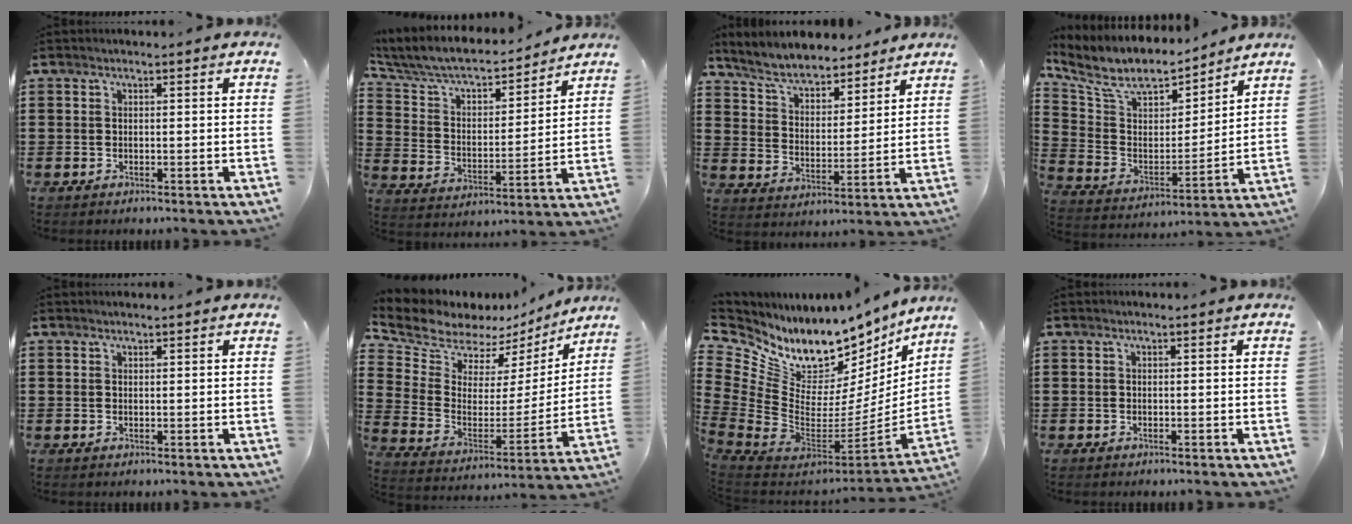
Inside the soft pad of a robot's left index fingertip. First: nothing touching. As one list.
[{"total": 6.4, "force": [5.7, 1.6, 2.4], "torque": [-0.074, -0.040, 0.092]}, {"total": 6.1, "force": [5.8, 1.2, 1.5], "torque": [-0.058, -0.034, 0.100]}, {"total": 9.0, "force": [7.4, 3.6, 3.7], "torque": [-0.111, -0.041, 0.129]}, {"total": 0.6, "force": [0.6, 0.0, 0.0], "torque": [-0.002, 0.000, 0.012]}, {"total": 8.9, "force": [8.1, 3.5, 1.1], "torque": [-0.077, -0.056, 0.145]}, {"total": 8.9, "force": [7.1, 4.6, 2.5], "torque": [-0.081, -0.088, 0.124]}, {"total": 0.0}]